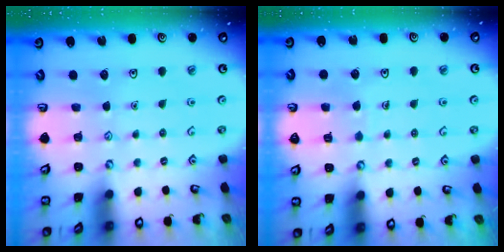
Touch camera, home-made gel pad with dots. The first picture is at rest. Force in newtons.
{"total": 4.1, "press": 4.1, "slide": 0.2}